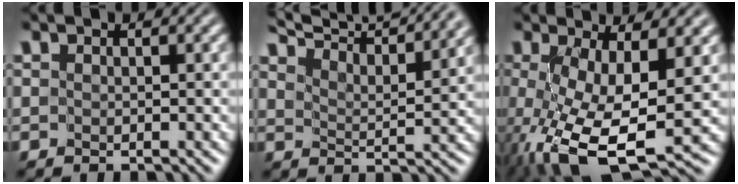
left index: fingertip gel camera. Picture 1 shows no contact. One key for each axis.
{"total": 9.1, "fx": 8.4, "fy": 1.1, "fz": 3.4, "tx": -0.057, "ty": 0.012, "tz": 0.111}
{"total": 10.6, "fx": -2.8, "fy": 3.7, "fz": 9.5, "tx": -0.190, "ty": -0.021, "tz": -0.043}